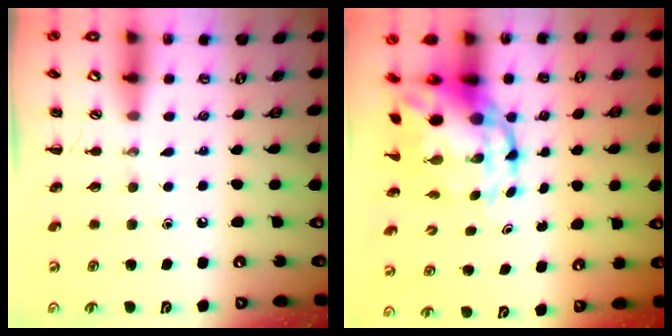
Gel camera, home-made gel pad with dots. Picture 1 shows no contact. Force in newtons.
{"total": 10.0, "press": 9.7, "slide": 2.4}